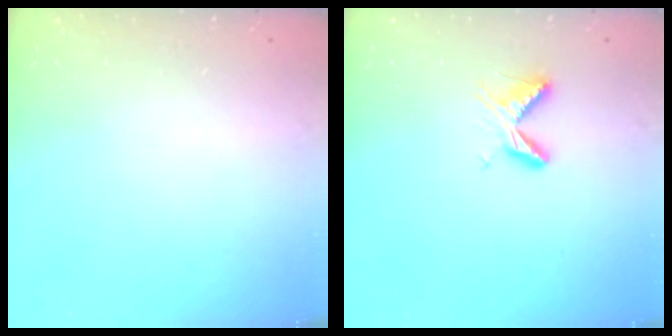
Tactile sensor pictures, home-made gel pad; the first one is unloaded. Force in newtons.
{"total": 6.1, "press": 6.0, "slide": 0.6}